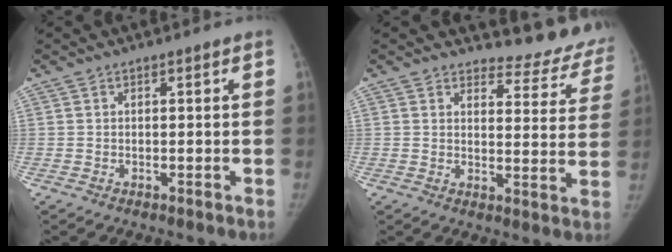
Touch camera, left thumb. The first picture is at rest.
{"total": 11.6, "force": [10.7, 4.3, 0.9], "torque": [0.037, -0.094, 0.101]}